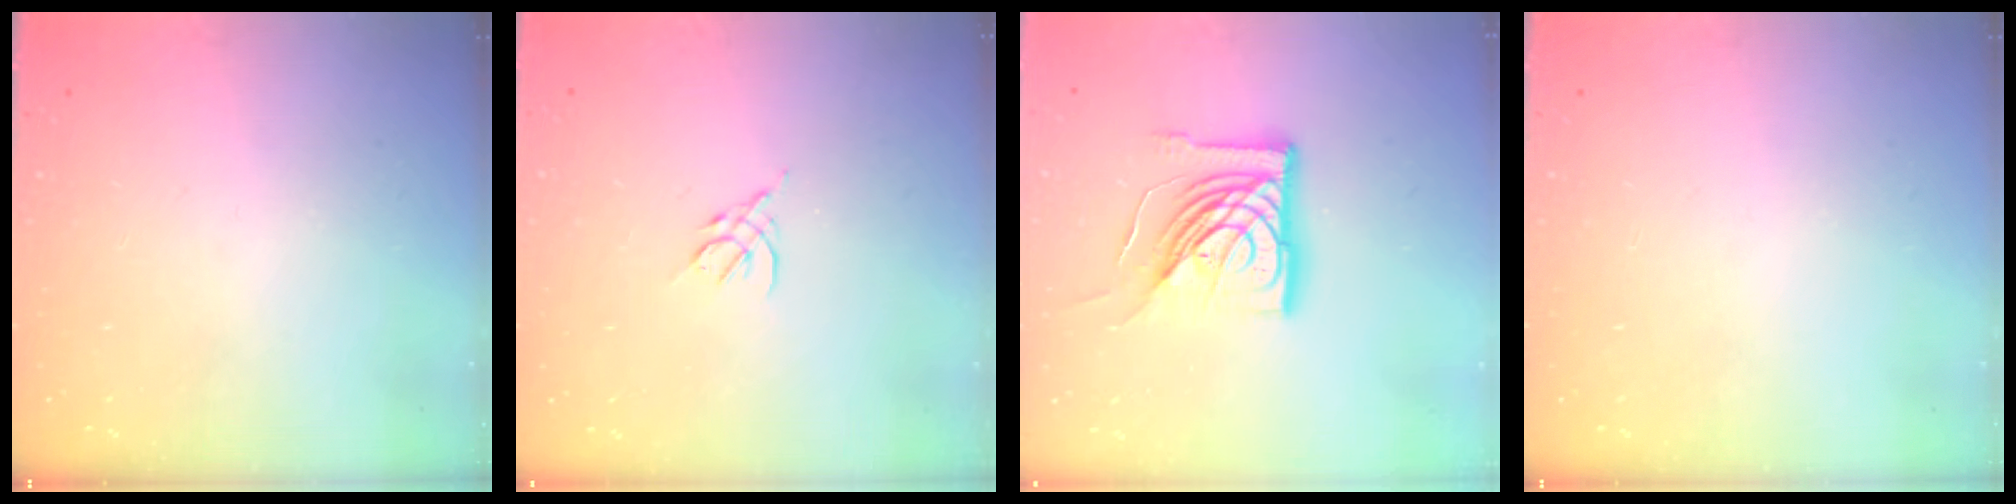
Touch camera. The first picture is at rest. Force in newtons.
{"total": 3.1, "press": 3.0, "slide": 0.8}
{"total": 16.9, "press": 16.8, "slide": 1.9}
{"total": 0.0}